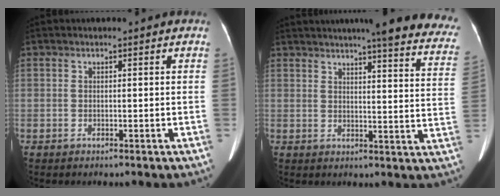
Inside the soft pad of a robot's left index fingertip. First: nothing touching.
{"total": 24.5, "force": [21.4, 2.1, 11.7], "torque": [-0.145, -0.053, 0.234]}